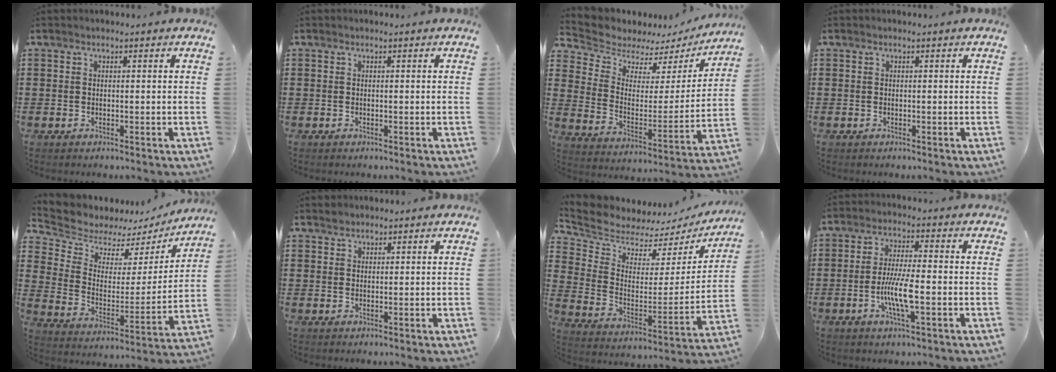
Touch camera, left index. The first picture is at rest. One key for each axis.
{"total": 0.0}
{"total": 5.1, "fx": 4.5, "fy": 2.3, "fz": 0.7, "tx": -0.048, "ty": -0.033, "tz": 0.075}
{"total": 0.0}
{"total": 5.6, "fx": 5.1, "fy": 2.3, "fz": 0.1, "tx": -0.042, "ty": -0.040, "tz": 0.086}
{"total": 1.2, "fx": 1.1, "fy": 0.5, "fz": 0.0, "tx": -0.002, "ty": 0.001, "tz": 0.022}
{"total": 5.5, "fx": 5.3, "fy": 1.5, "fz": -0.3, "tx": -0.036, "ty": -0.049, "tz": 0.088}
{"total": 6.7, "fx": -1.7, "fy": 1.2, "fz": 6.4, "tx": -0.129, "ty": -0.006, "tz": -0.036}